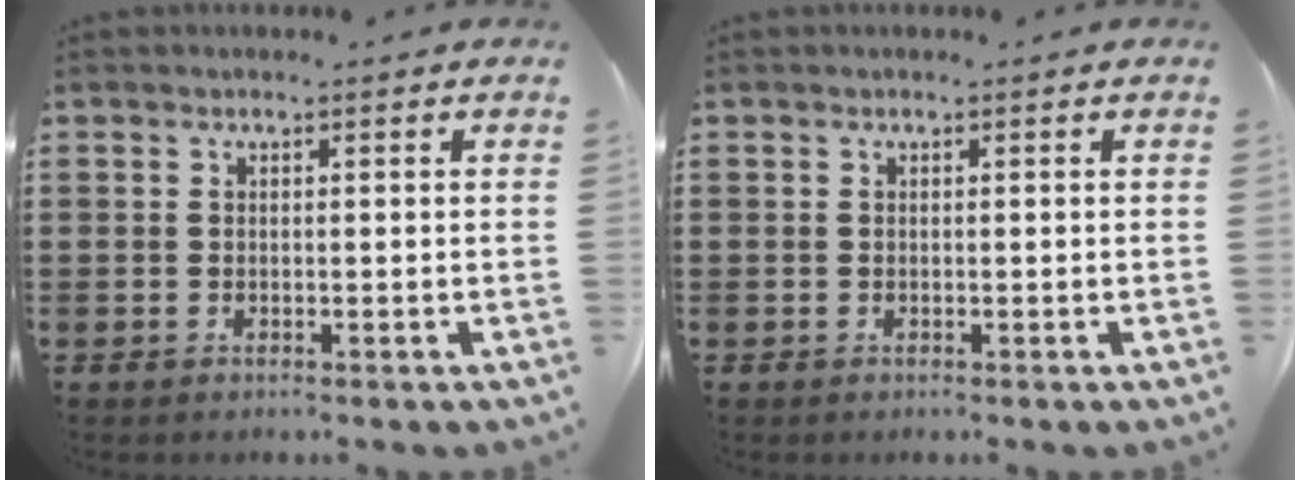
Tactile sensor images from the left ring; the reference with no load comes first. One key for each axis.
{"total": 0.0}